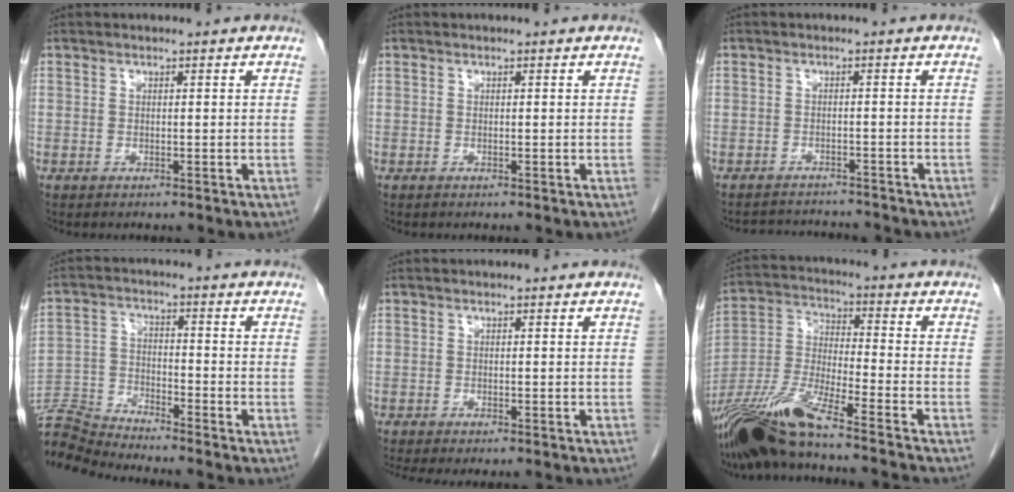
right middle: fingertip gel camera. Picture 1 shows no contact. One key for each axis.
{"total": 0.0}
{"total": 7.0, "fx": -6.9, "fy": 0.8, "fz": 0.9, "tx": -0.015, "ty": 0.004, "tz": -0.094}
{"total": 7.7, "fx": -7.5, "fy": -1.8, "fz": -0.5, "tx": -0.003, "ty": 0.003, "tz": -0.144}
{"total": 2.8, "fx": -2.4, "fy": 0.3, "fz": 1.5, "tx": -0.022, "ty": -0.010, "tz": -0.034}
{"total": 16.0, "fx": -13.1, "fy": -0.6, "fz": 9.2, "tx": -0.200, "ty": -0.022, "tz": -0.249}